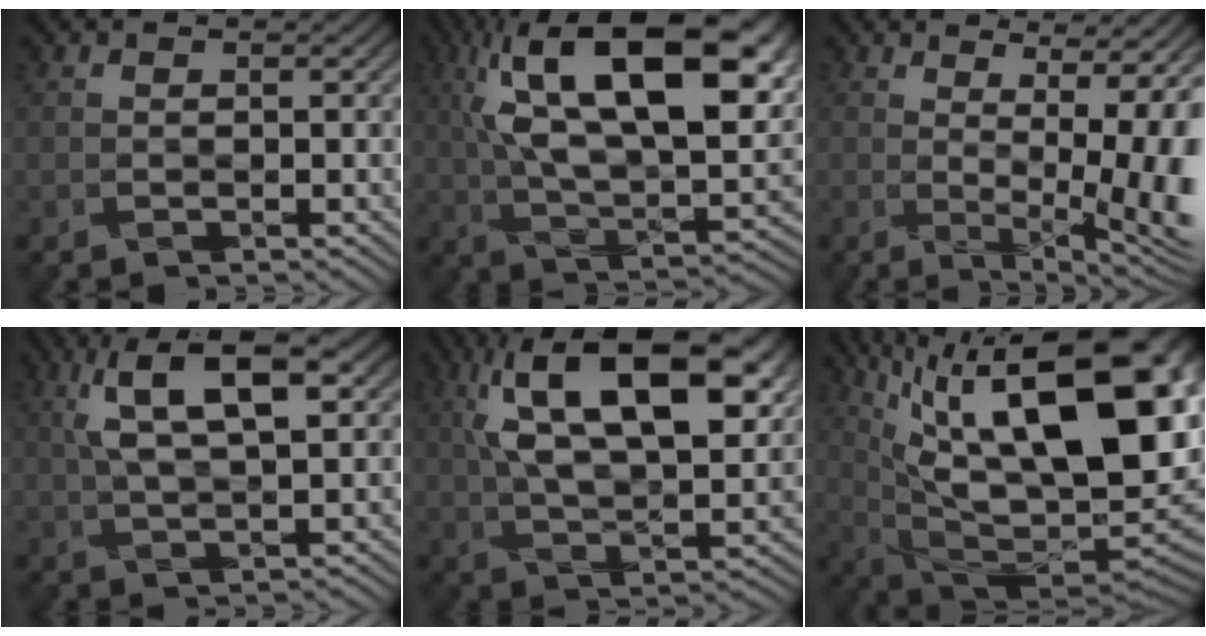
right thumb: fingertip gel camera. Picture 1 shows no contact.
{"total": 20.0, "force": [6.7, 8.9, 16.6], "torque": [-0.282, 0.021, 0.107]}
{"total": 12.8, "force": [0.1, 4.1, 12.2], "torque": [-0.145, 0.010, 0.022]}
{"total": 8.7, "force": [3.4, 2.7, 7.5], "torque": [-0.139, 0.011, 0.062]}
{"total": 17.1, "force": [6.2, 7.6, 14.0], "torque": [-0.244, 0.024, 0.093]}
{"total": 21.9, "force": [8.7, 8.7, 18.1], "torque": [-0.271, 0.048, 0.141]}